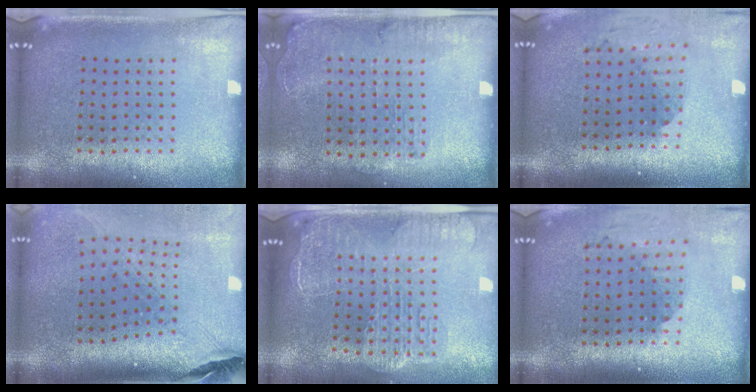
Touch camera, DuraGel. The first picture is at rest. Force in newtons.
{"total": 1.3, "press": 1.2, "slide": 0.5}
{"total": 1.9, "press": 1.4, "slide": 1.3}
{"total": 2.3, "press": 1.8, "slide": 1.4}
{"total": 2.7, "press": 2.3, "slide": 1.4}
{"total": 2.0, "press": 1.5, "slide": 1.4}